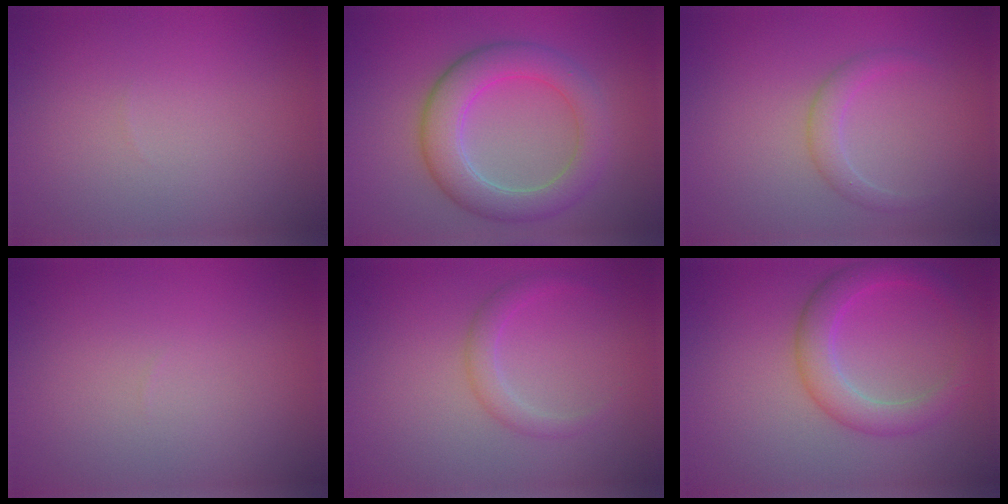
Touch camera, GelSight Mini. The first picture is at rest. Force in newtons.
{"total": 5.6, "press": 5.6, "slide": 0.3}
{"total": 1.7, "press": 1.7, "slide": 0.1}
{"total": 0.0}
{"total": 1.7, "press": 1.7, "slide": 0.1}
{"total": 3.7, "press": 3.7, "slide": 0.2}